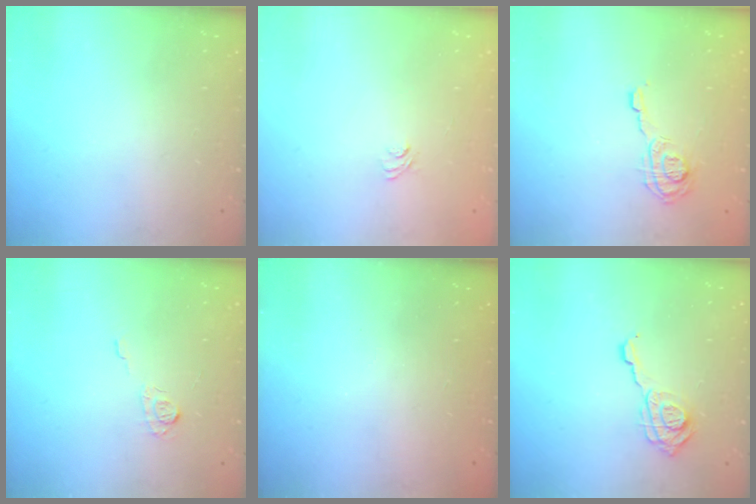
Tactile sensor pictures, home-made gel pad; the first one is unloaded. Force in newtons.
{"total": 5.1, "press": 4.9, "slide": 1.2}
{"total": 9.6, "press": 9.5, "slide": 1.2}
{"total": 5.8, "press": 5.7, "slide": 0.8}
{"total": 1.9, "press": 1.9, "slide": 0.6}
{"total": 11.7, "press": 11.6, "slide": 1.0}